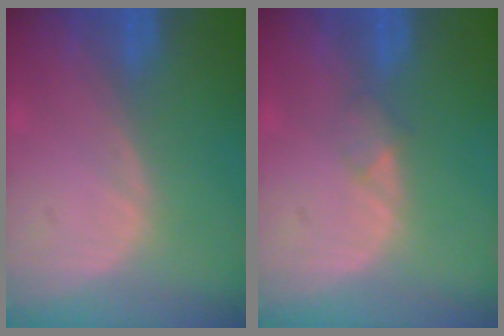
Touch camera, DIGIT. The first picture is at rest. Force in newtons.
{"total": 1.4, "press": 1.4, "slide": 0.1}